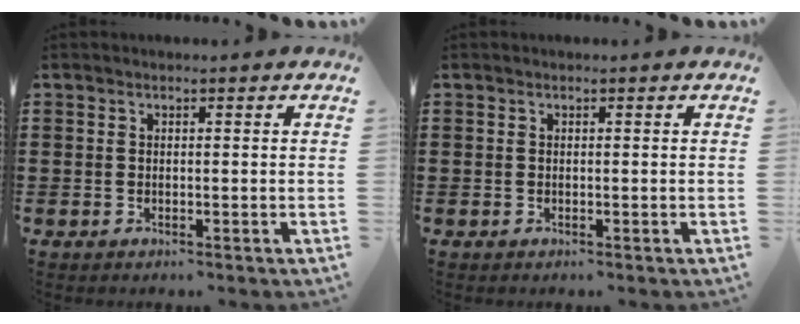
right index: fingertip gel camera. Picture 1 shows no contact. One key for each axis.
{"total": 0.0}